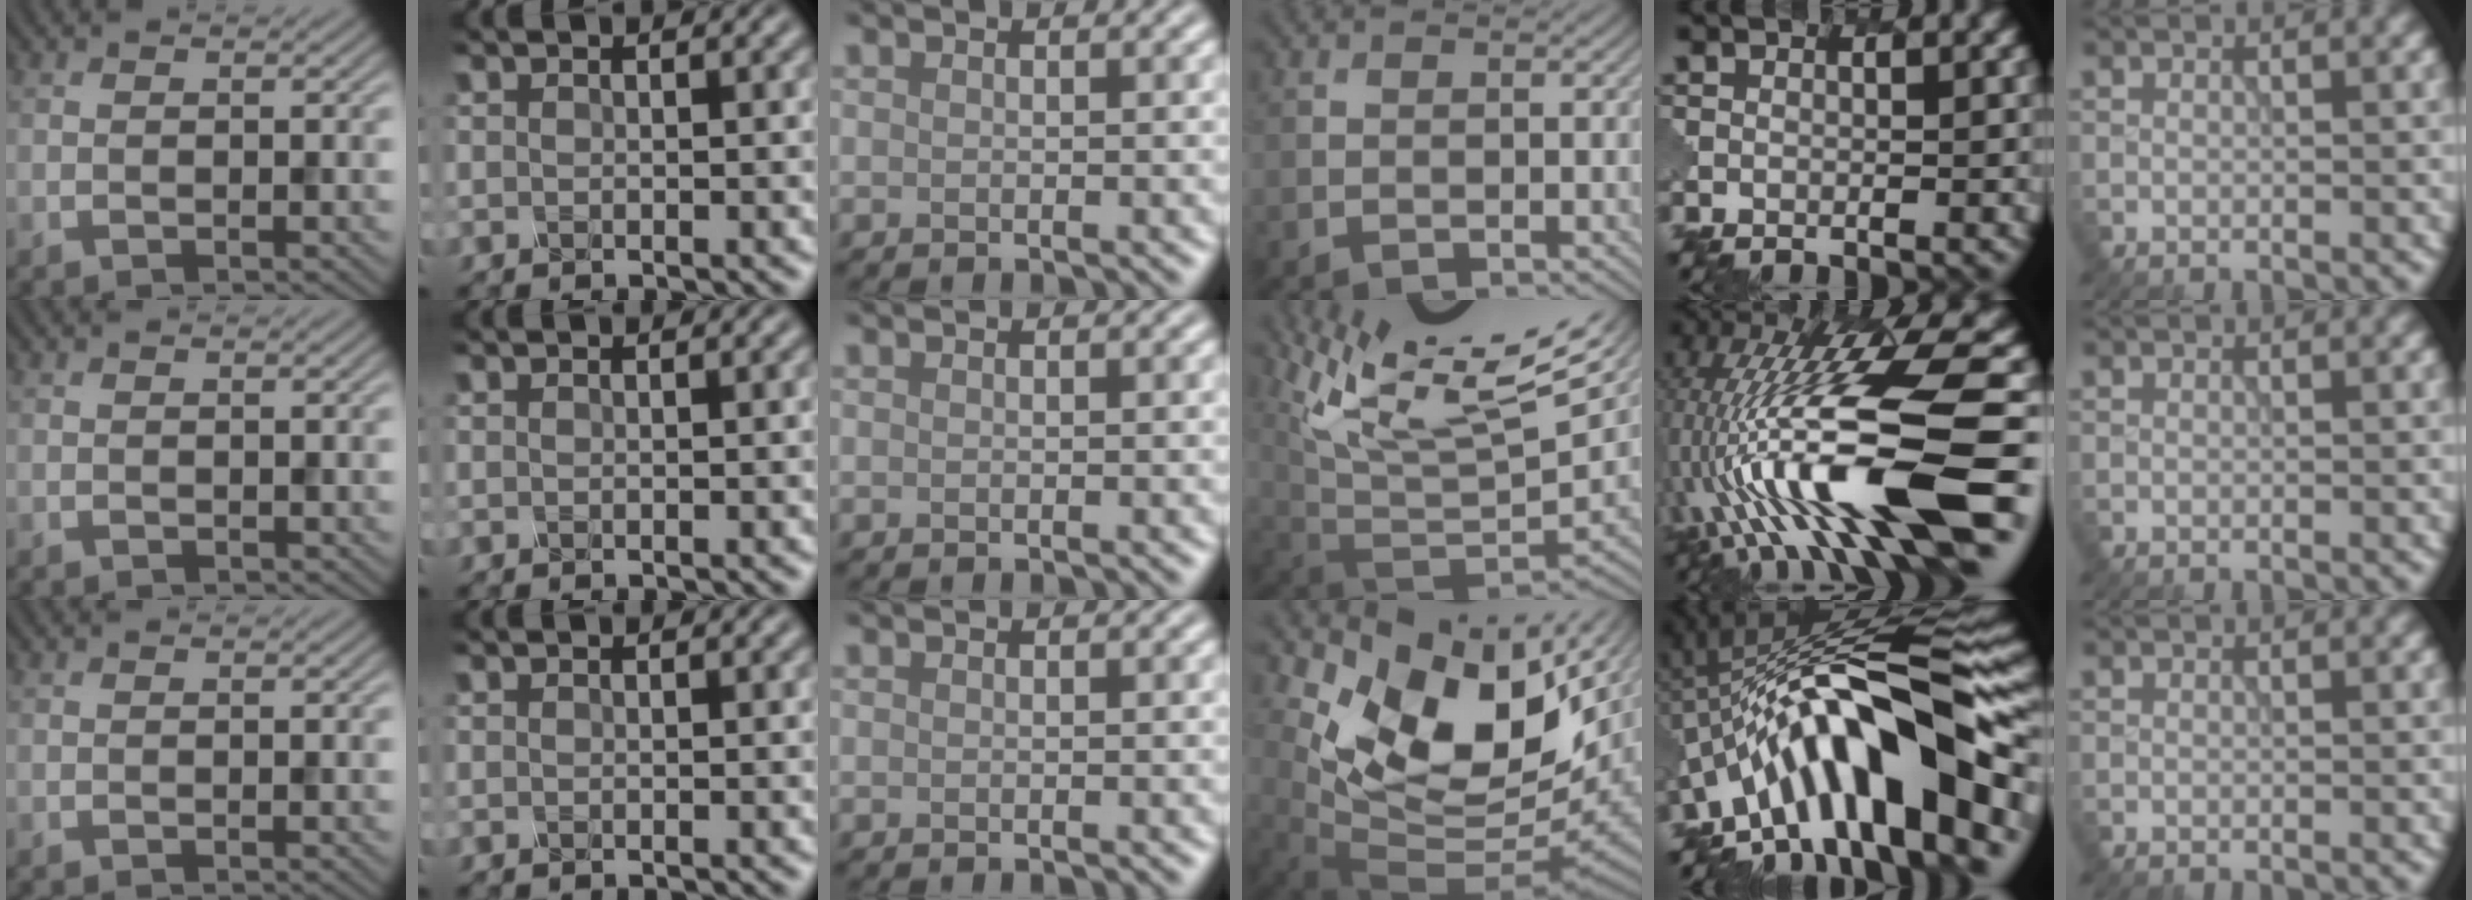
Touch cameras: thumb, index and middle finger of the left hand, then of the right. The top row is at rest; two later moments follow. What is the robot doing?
{"motion": "unscrew", "object": "spray bottle"}